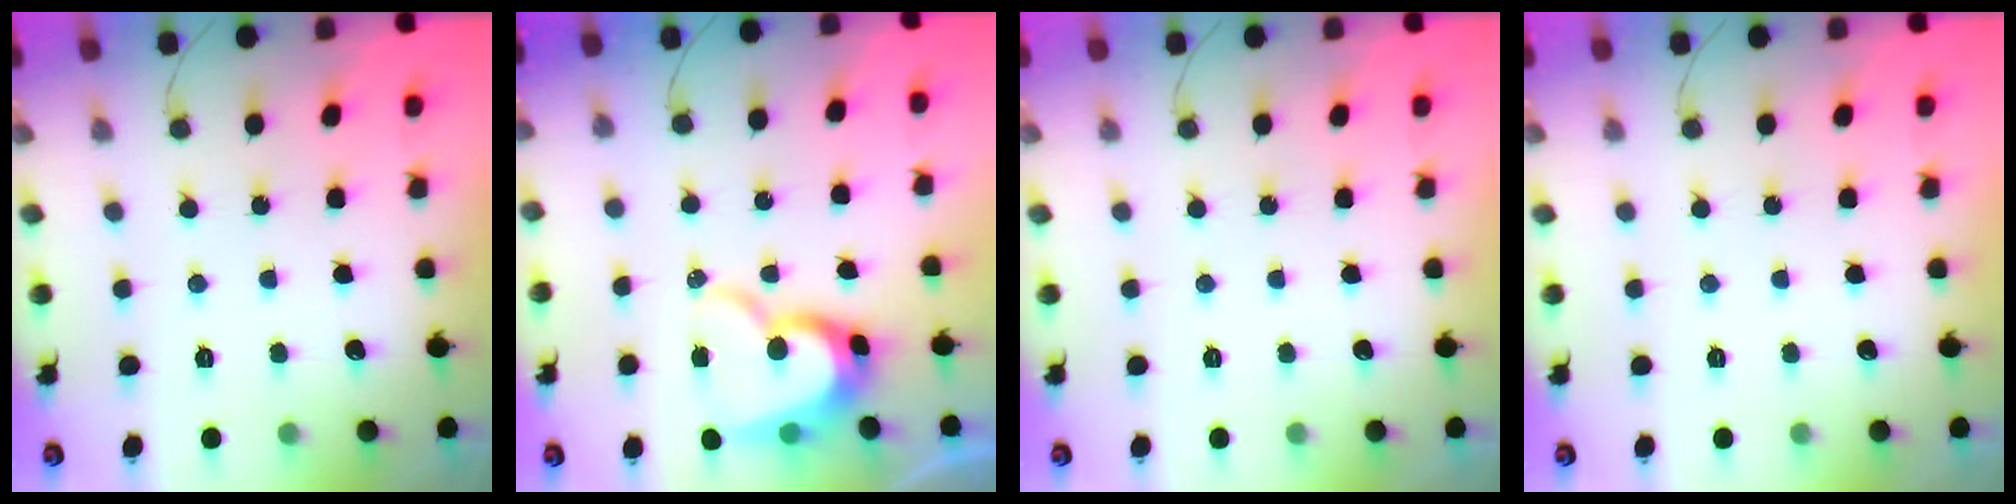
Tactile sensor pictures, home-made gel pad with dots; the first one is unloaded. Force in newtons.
{"total": 13.1, "press": 13.0, "slide": 1.2}
{"total": 0.0}
{"total": 0.0}